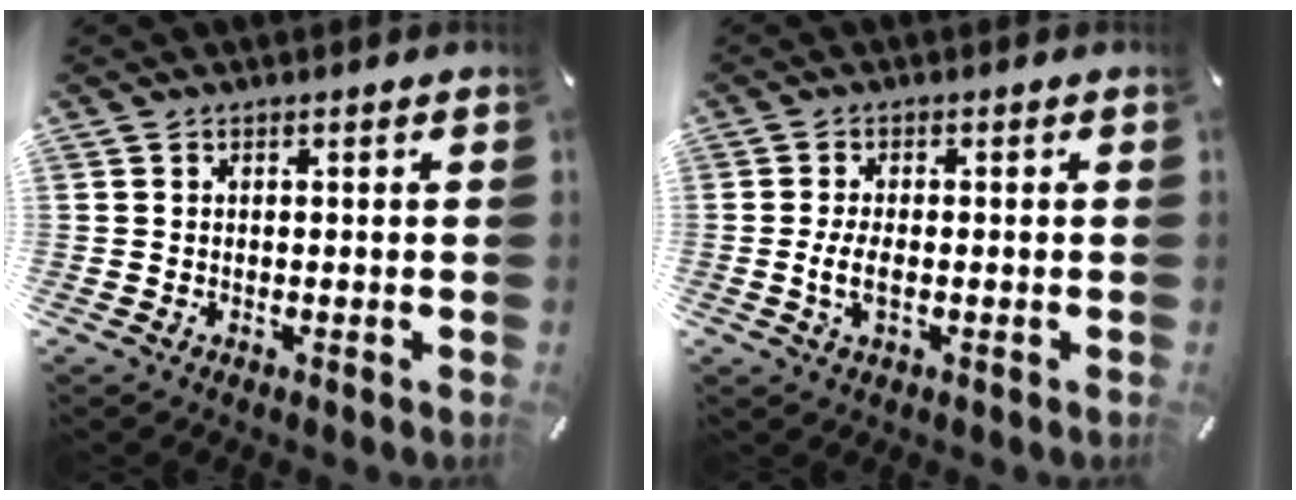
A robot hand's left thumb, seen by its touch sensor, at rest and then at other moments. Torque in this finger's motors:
{"motor_torque": [-0.10, -0.16, -0.09, 0.08, 0.03]}